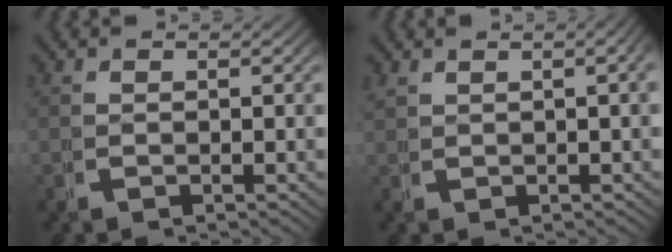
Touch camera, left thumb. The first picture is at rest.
{"total": 2.1, "force": [0.9, 0.4, 1.8], "torque": [-0.021, 0.010, 0.021]}